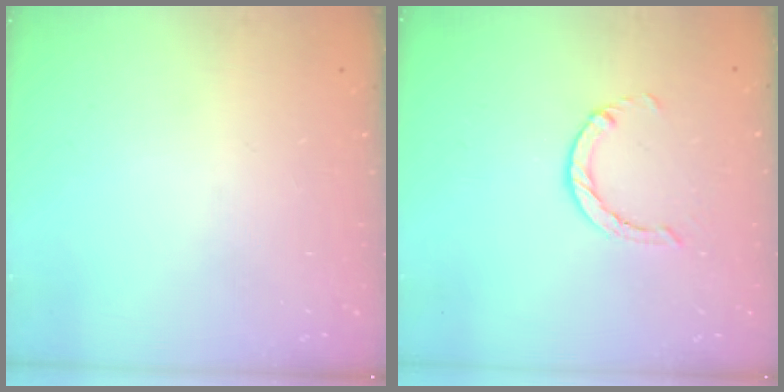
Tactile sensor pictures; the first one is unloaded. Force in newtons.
{"total": 1.4, "press": 1.4, "slide": 0.3}